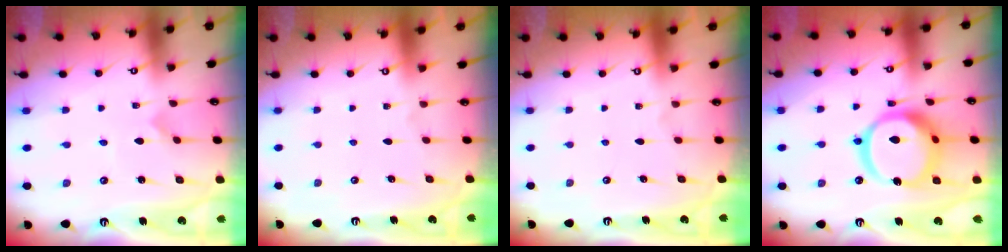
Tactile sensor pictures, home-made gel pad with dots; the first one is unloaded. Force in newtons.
{"total": 0.0}
{"total": 0.0}
{"total": 21.1, "press": 21.0, "slide": 2.1}